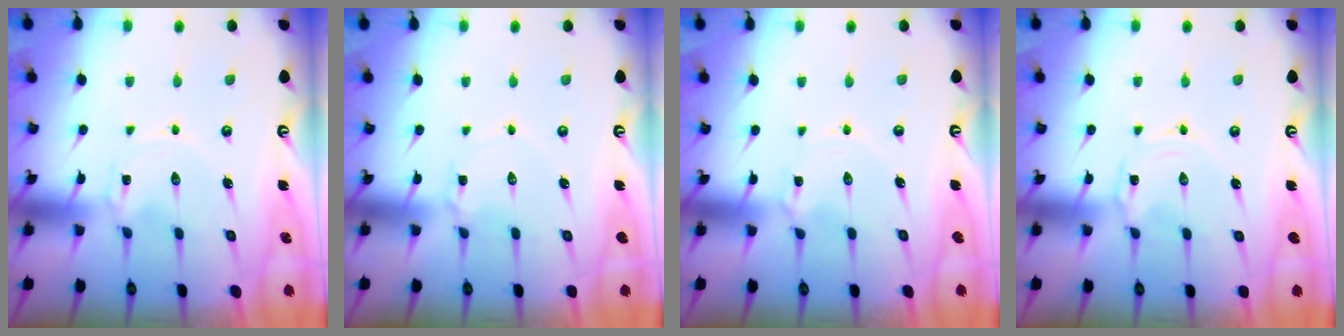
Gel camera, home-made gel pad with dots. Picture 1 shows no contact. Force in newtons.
{"total": 3.1, "press": 3.1, "slide": 0.4}
{"total": 2.2, "press": 2.2, "slide": 0.2}
{"total": 1.0, "press": 1.0, "slide": 0.1}